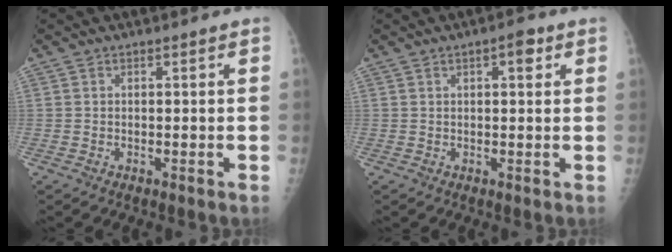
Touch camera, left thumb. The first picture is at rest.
{"total": 3.3, "force": [1.4, 1.3, 2.6], "torque": [-0.028, 0.000, 0.016]}